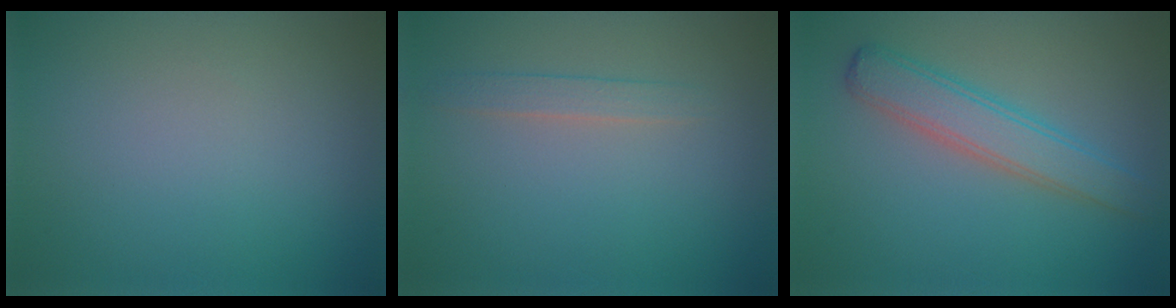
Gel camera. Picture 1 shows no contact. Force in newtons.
{"total": 1.3, "press": 1.3, "slide": 0.1}
{"total": 3.8, "press": 3.8, "slide": 0.1}